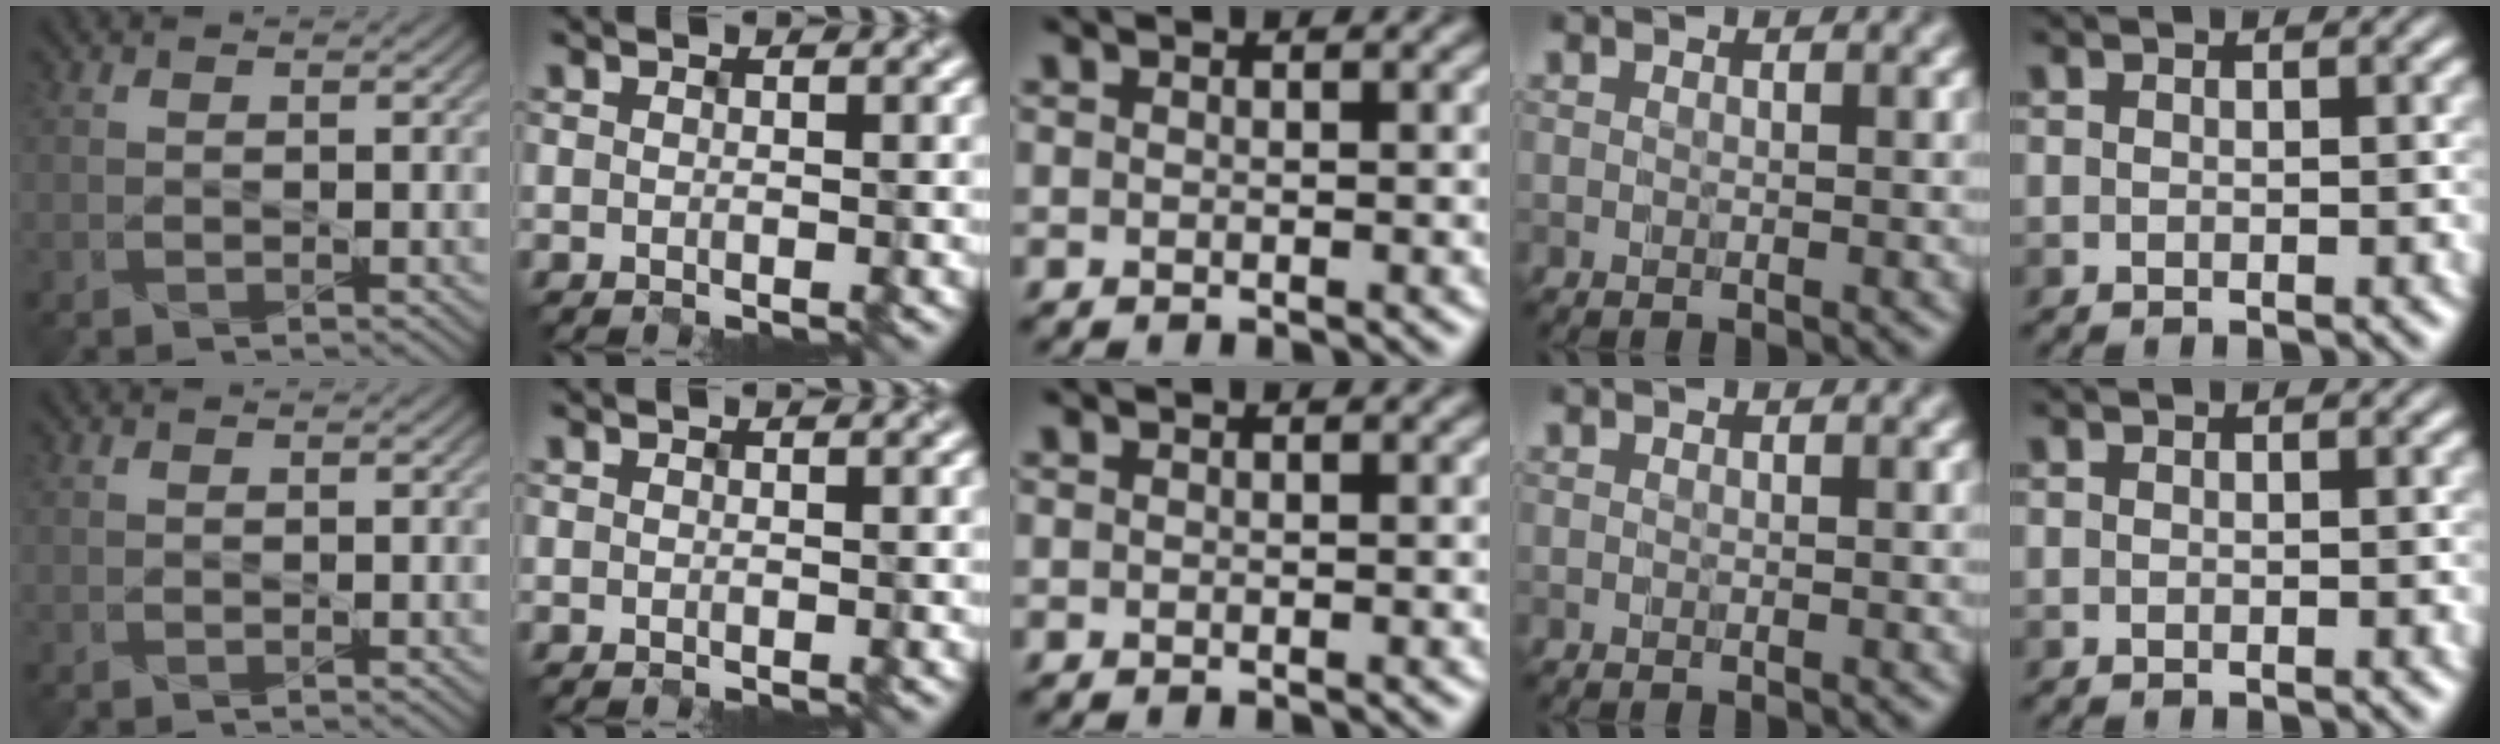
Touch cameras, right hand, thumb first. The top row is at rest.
{}